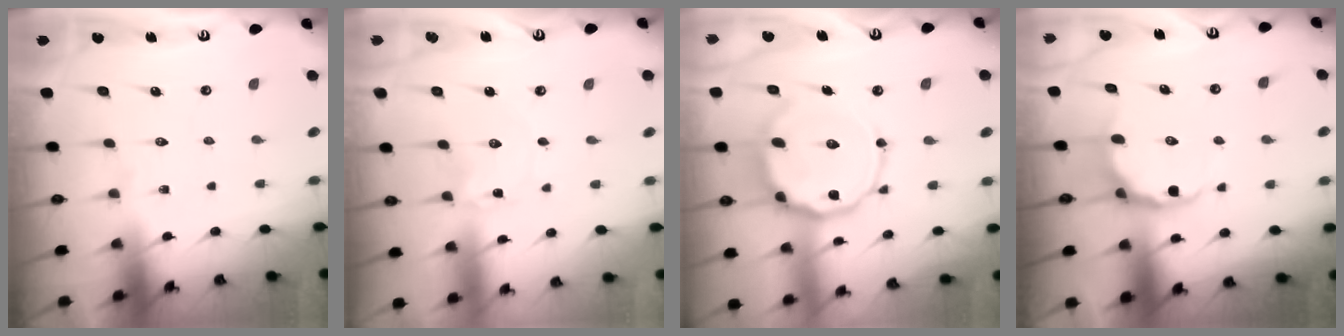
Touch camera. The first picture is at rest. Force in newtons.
{"total": 0.0}
{"total": 14.0, "press": 13.9, "slide": 1.2}
{"total": 7.5, "press": 7.2, "slide": 2.2}